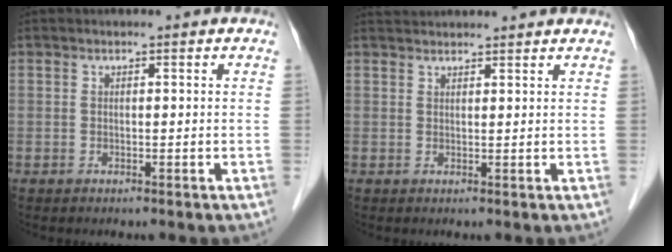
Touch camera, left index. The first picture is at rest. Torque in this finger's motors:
{"motor_torque": [-0.84, -1.30, 0.06, 0.05]}